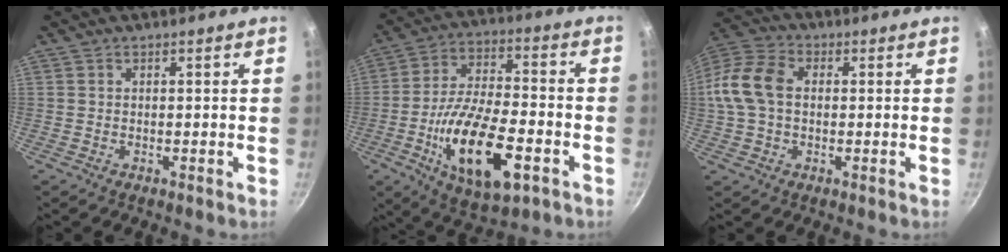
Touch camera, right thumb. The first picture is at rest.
{"total": 19.7, "force": [-6.8, 8.4, 16.4], "torque": [-0.284, 0.025, -0.114]}
{"total": 11.4, "force": [0.7, 7.9, 8.2], "torque": [-0.153, 0.027, -0.003]}